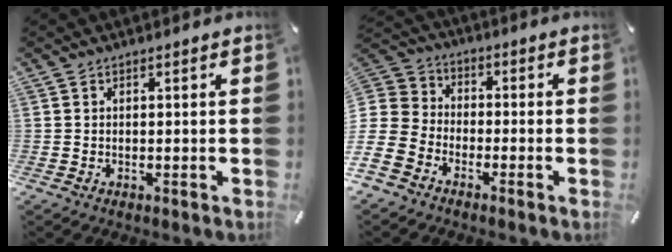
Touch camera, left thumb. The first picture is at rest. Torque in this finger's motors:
{"motor_torque": [0.00, 5.00, 1.29, 1.48, 0.45]}